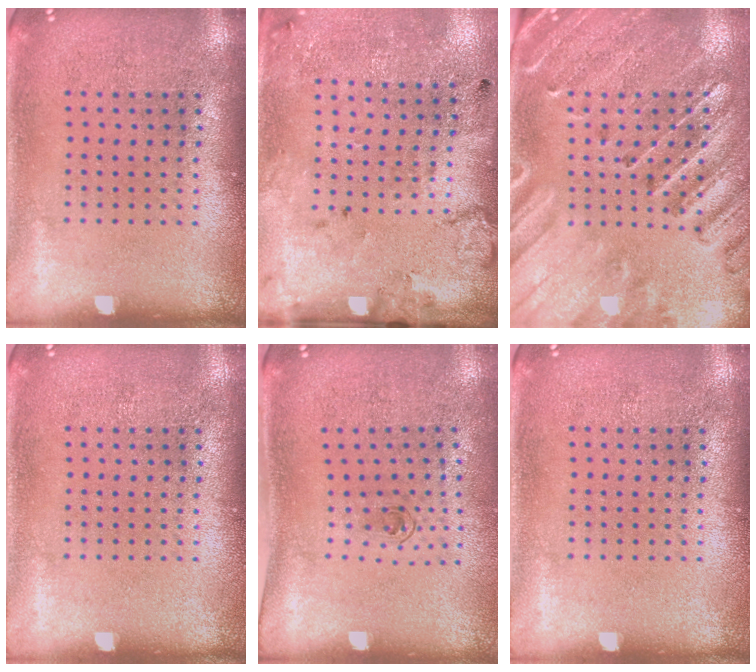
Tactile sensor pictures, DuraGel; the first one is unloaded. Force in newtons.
{"total": 2.2, "press": 1.4, "slide": 1.7}
{"total": 2.7, "press": 2.6, "slide": 0.8}
{"total": 0.0}
{"total": 0.6, "press": 0.4, "slide": 0.5}
{"total": 0.0}